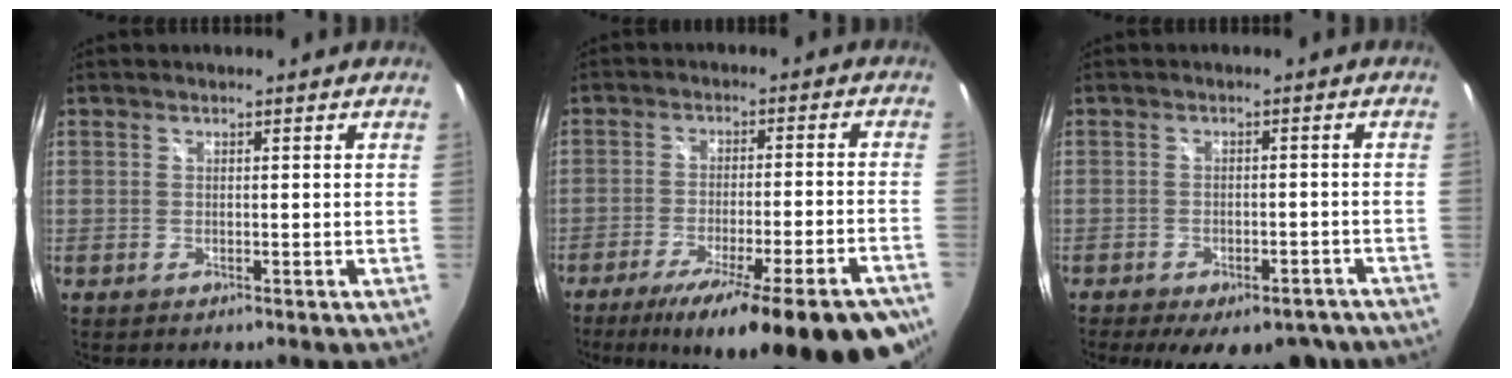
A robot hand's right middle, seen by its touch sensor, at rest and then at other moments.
{"total": 22.2, "force": [-16.4, 2.5, 14.8], "torque": [-0.231, -0.051, -0.233]}
{"total": 14.4, "force": [-10.9, 5.9, 7.3], "torque": [-0.137, -0.019, -0.130]}